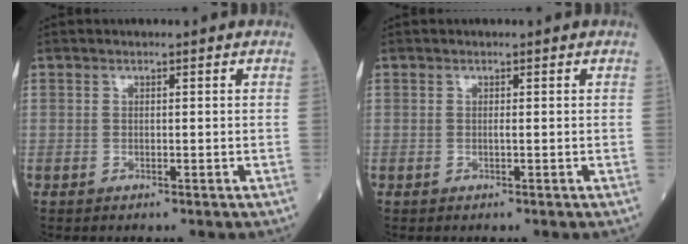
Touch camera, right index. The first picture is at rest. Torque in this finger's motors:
{"motor_torque": [0.12, -0.13, 0.05, 0.02]}